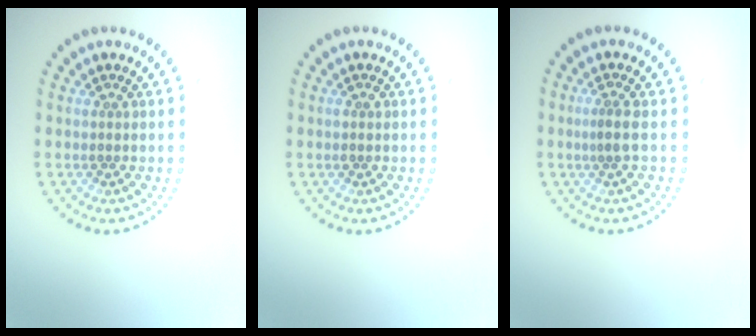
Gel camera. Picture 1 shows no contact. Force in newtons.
{"total": 0.9, "press": 0.9, "slide": 0.1}
{"total": 1.4, "press": 0.9, "slide": 1.1}